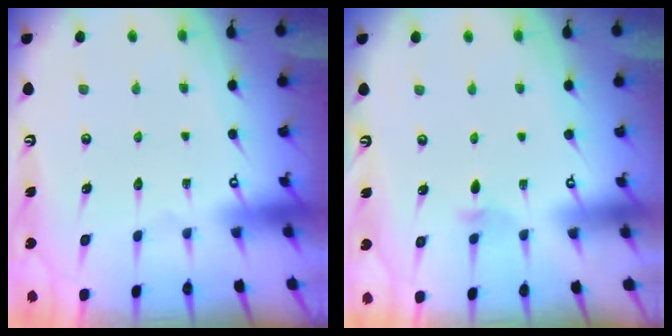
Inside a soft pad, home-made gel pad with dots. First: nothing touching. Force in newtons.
{"total": 3.4, "press": 3.3, "slide": 0.9}